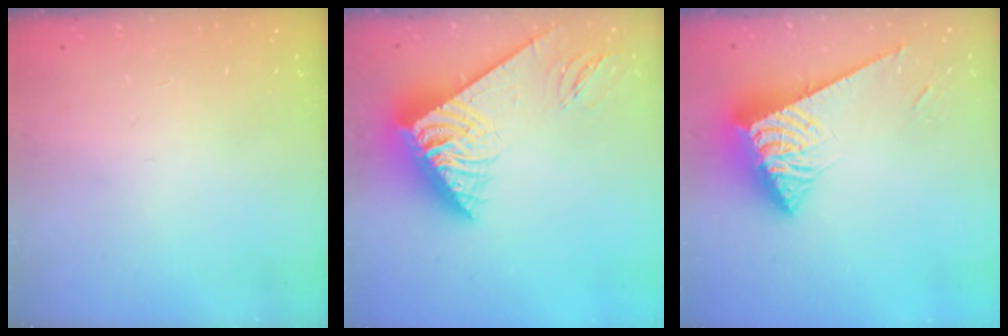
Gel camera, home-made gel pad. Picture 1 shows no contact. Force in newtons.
{"total": 12.9, "press": 12.8, "slide": 1.3}
{"total": 7.2, "press": 7.1, "slide": 1.0}